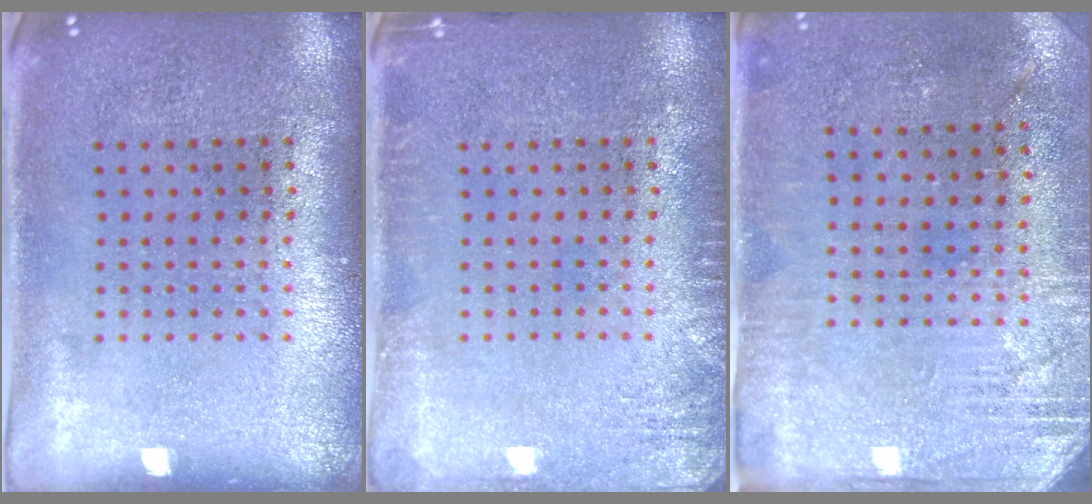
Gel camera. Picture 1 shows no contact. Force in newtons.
{"total": 2.0, "press": 1.9, "slide": 0.2}
{"total": 2.8, "press": 2.5, "slide": 1.2}